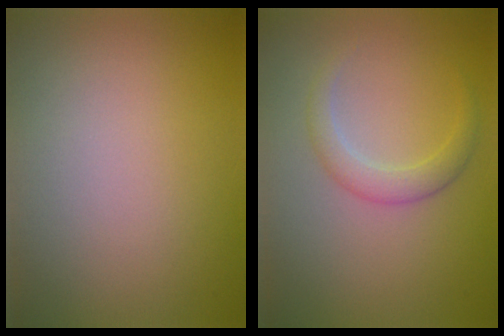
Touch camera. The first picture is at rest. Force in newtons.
{"total": 2.1, "press": 2.1, "slide": 0.1}